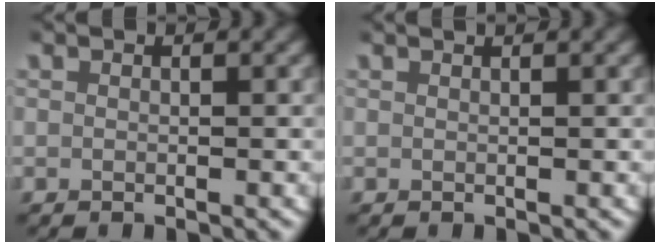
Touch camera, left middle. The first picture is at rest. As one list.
[{"total": 0.7, "force": [0.6, -0.1, 0.3], "torque": [0.003, 0.003, 0.007]}]